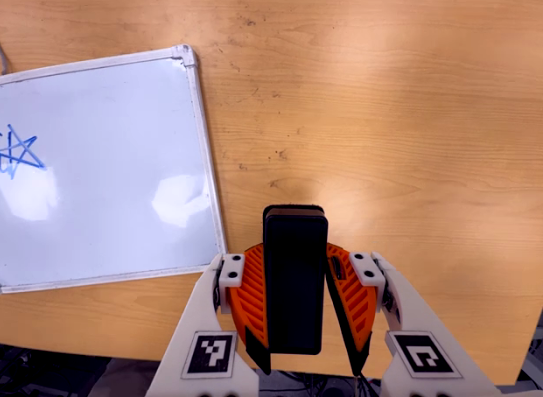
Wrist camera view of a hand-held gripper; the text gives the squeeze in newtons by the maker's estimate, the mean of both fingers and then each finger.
{"total": 5.8, "left": 4.4, "right": 7.3}